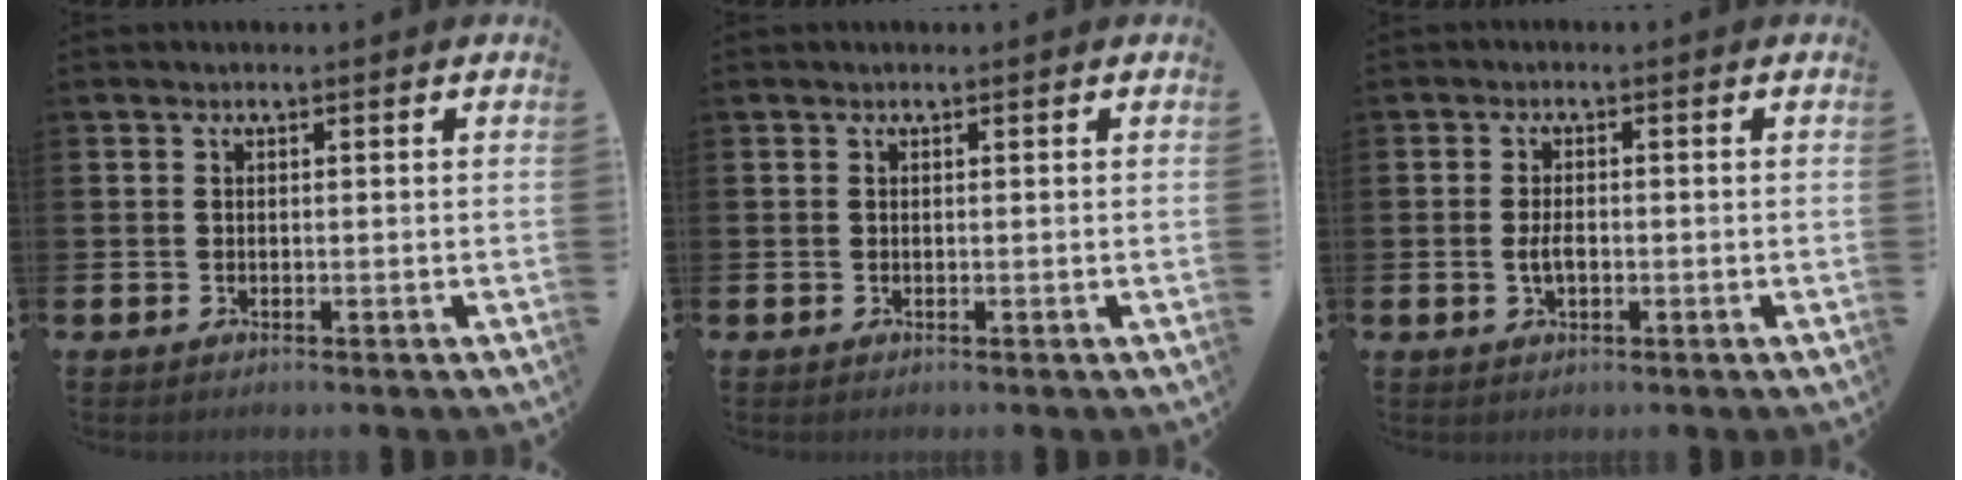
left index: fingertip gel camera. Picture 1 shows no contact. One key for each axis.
{"total": 0.0}
{"total": 2.6, "fx": -0.4, "fy": 1.3, "fz": 2.2, "tx": -0.041, "ty": 0.003, "tz": -0.007}